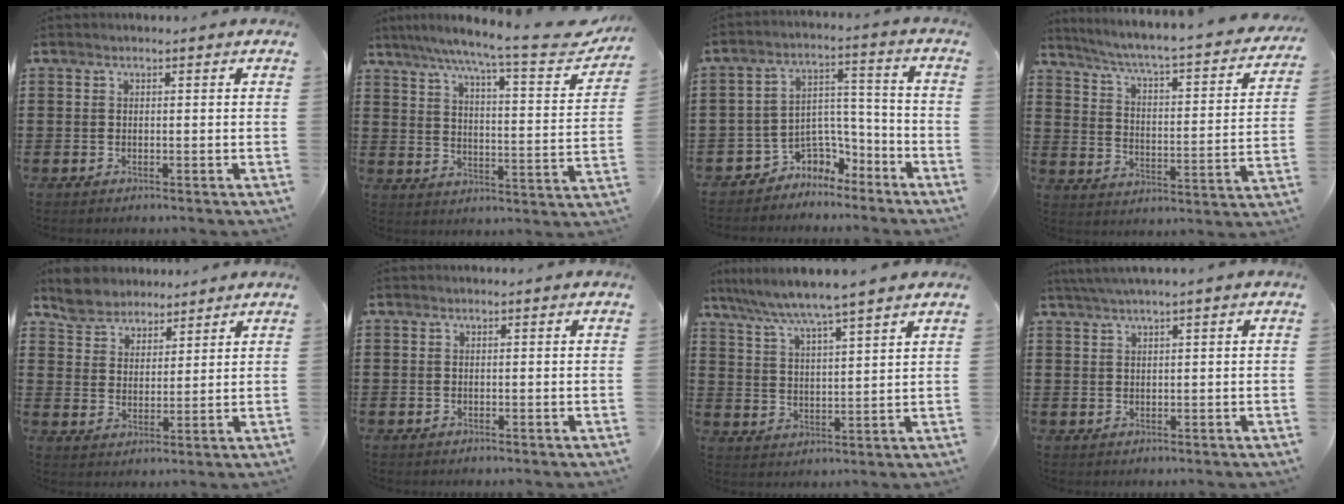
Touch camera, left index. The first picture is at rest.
{"total": 8.8, "force": [7.1, 0.2, 5.2], "torque": [-0.113, -0.051, 0.110]}
{"total": 5.9, "force": [-4.8, 3.3, 0.8], "torque": [-0.022, 0.017, -0.096]}
{"total": 3.7, "force": [3.0, -0.1, 2.2], "torque": [-0.062, -0.037, 0.037]}
{"total": 5.6, "force": [5.1, 2.3, 0.2], "torque": [-0.029, -0.005, 0.097]}
{"total": 0.0}
{"total": 5.6, "force": [5.0, -1.1, 2.2], "torque": [-0.064, -0.030, 0.081]}
{"total": 1.9, "force": [1.2, -0.3, 1.4], "torque": [-0.026, 0.000, 0.022]}